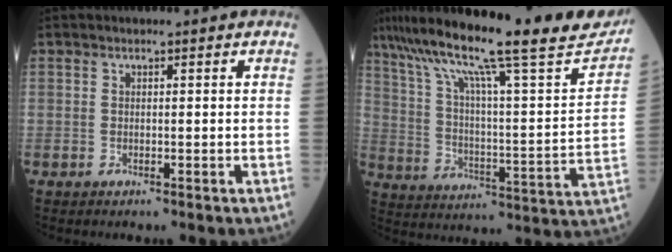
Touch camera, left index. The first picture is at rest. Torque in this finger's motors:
{"motor_torque": [1.02, -1.12, 0.54, 0.21]}